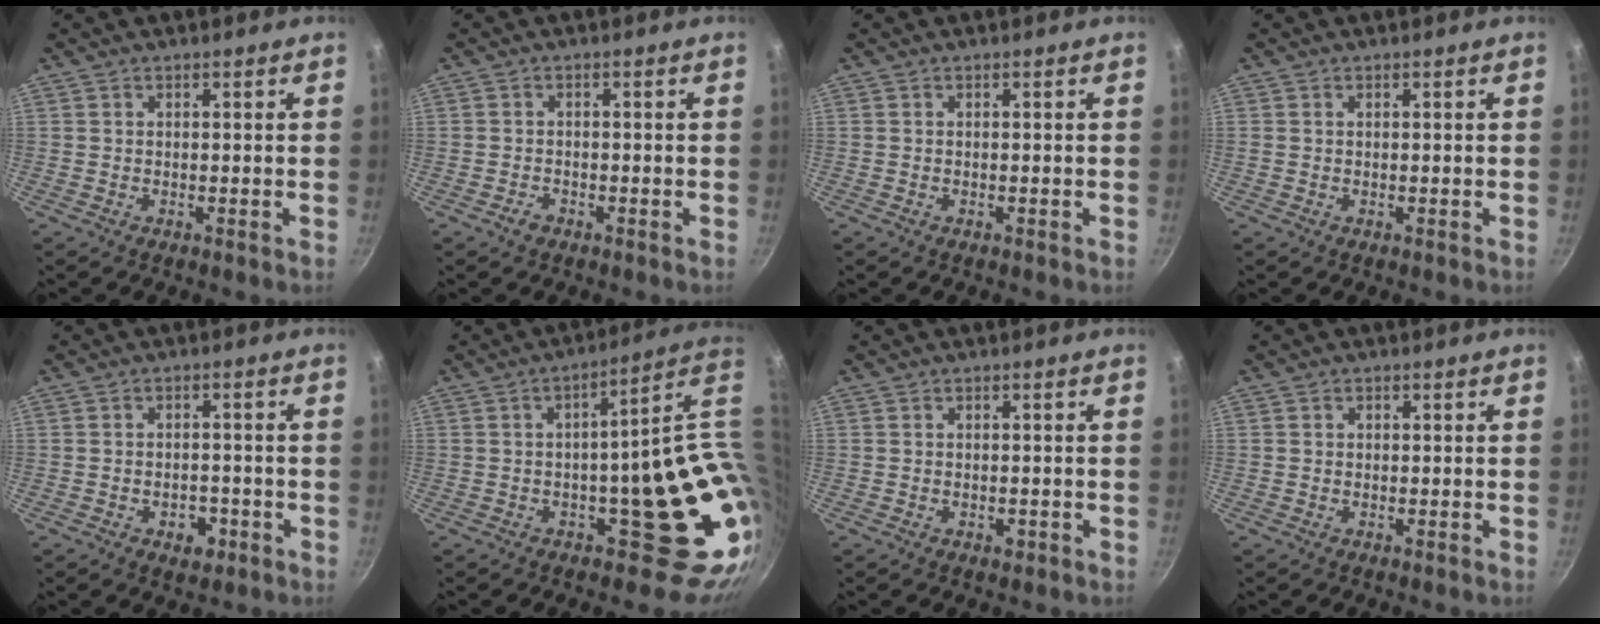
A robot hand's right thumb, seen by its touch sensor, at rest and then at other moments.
{"total": 1.8, "force": [-1.2, 1.2, 0.7], "torque": [-0.012, 0.012, -0.020]}
{"total": 0.0}
{"total": 0.0}
{"total": 4.5, "force": [-2.1, 3.0, 2.7], "torque": [-0.024, 0.012, -0.025]}
{"total": 20.7, "force": [1.5, 8.5, 18.8], "torque": [-0.154, -0.011, 0.043]}
{"total": 1.5, "force": [-0.6, 0.9, 1.1], "torque": [-0.015, 0.002, -0.007]}
{"total": 0.7, "force": [0.0, 0.7, 0.2], "torque": [-0.002, 0.003, -0.001]}